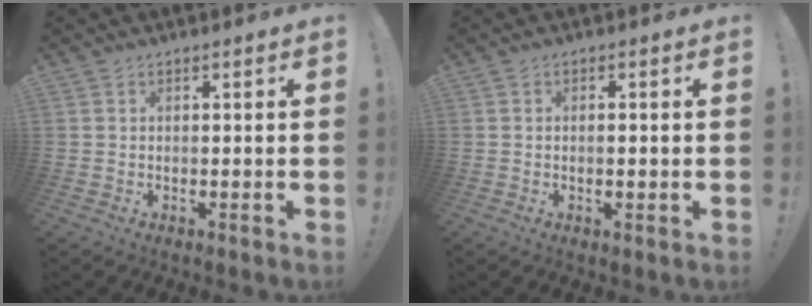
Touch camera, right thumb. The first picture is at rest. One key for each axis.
{"total": 1.3, "fx": -0.4, "fy": 0.4, "fz": 1.2, "tx": -0.020, "ty": 0.002, "tz": -0.008}